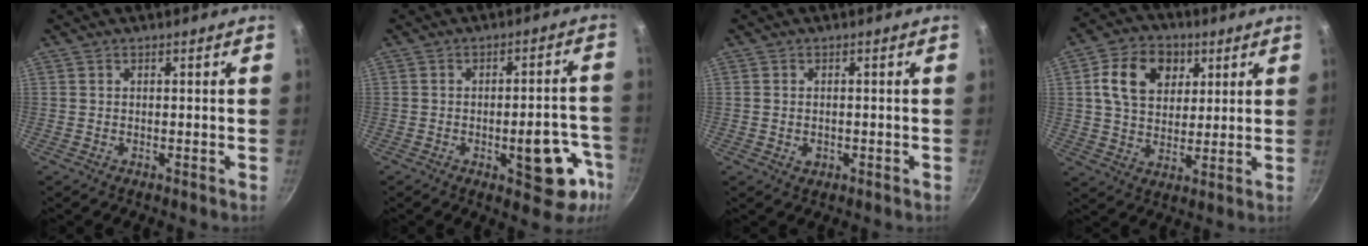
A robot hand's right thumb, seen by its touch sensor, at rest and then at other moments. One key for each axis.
{"total": 12.9, "fx": -5.0, "fy": 5.7, "fz": 10.4, "tx": -0.073, "ty": 0.033, "tz": -0.059}
{"total": 1.9, "fx": -0.4, "fy": 1.4, "fz": 1.2, "tx": -0.018, "ty": 0.000, "tz": -0.006}
{"total": 12.8, "fx": 4.2, "fy": 9.6, "fz": 7.5, "tx": -0.106, "ty": -0.001, "tz": 0.064}